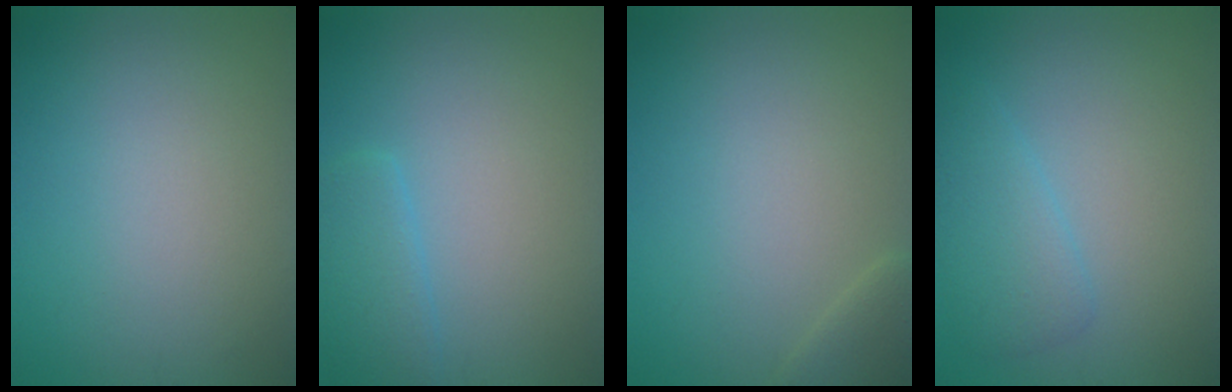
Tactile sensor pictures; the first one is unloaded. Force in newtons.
{"total": 2.5, "press": 2.5, "slide": 0.3}
{"total": 1.7, "press": 1.7, "slide": 0.1}
{"total": 2.6, "press": 2.6, "slide": 0.1}